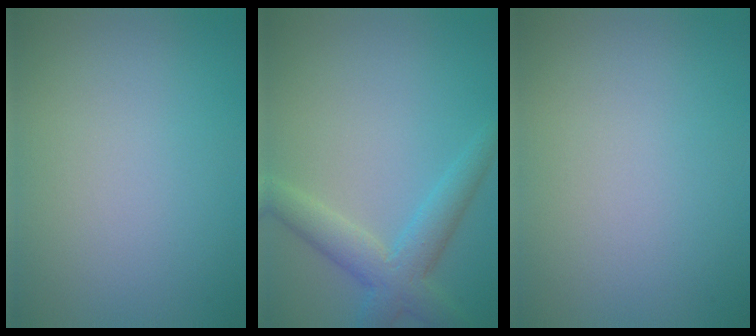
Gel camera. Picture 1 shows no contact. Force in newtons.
{"total": 4.2, "press": 4.2, "slide": 0.2}
{"total": 0.0}